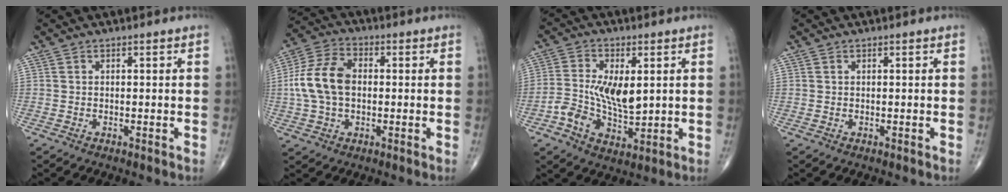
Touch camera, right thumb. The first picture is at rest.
{"total": 11.7, "force": [0.2, 7.8, 8.8], "torque": [-0.175, 0.024, 0.000]}
{"total": 11.1, "force": [0.2, 6.3, 9.2], "torque": [-0.160, 0.005, 0.012]}
{"total": 0.0}